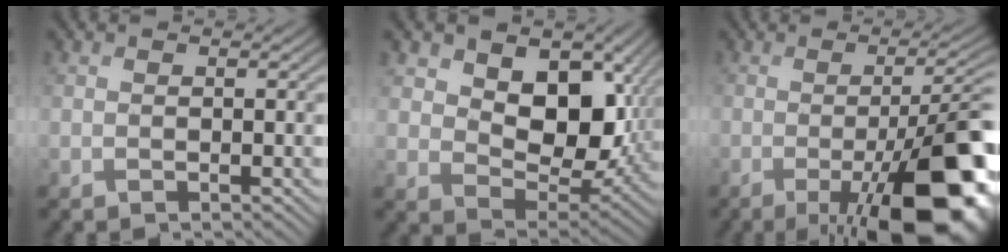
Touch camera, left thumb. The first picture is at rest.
{"total": 12.6, "force": [3.5, 8.5, 8.7], "torque": [-0.157, -0.012, 0.059]}
{"total": 16.5, "force": [-5.2, 5.3, 14.8], "torque": [-0.186, -0.024, -0.070]}